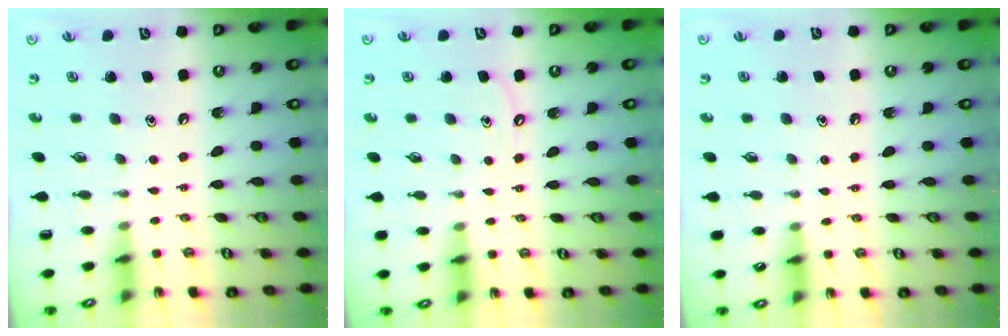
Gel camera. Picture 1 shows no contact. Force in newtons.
{"total": 3.1, "press": 3.1, "slide": 0.5}
{"total": 4.6, "press": 4.6, "slide": 0.5}